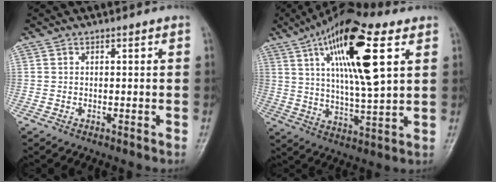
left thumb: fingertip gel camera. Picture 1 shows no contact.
{"total": 19.2, "force": [7.7, 5.6, 16.7], "torque": [-0.279, -0.013, 0.130]}